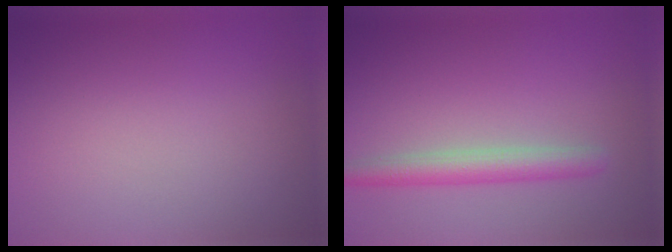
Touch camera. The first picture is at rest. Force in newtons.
{"total": 3.0, "press": 3.0, "slide": 0.1}